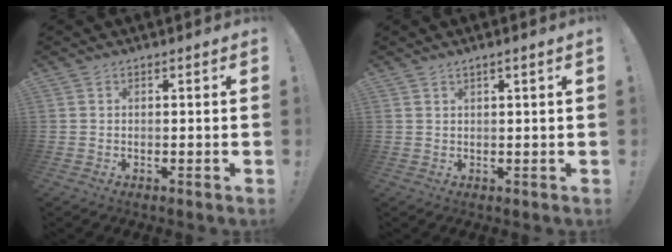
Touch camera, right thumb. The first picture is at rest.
{"total": 1.6, "force": [0.9, -0.3, 1.3], "torque": [-0.029, 0.001, 0.015]}